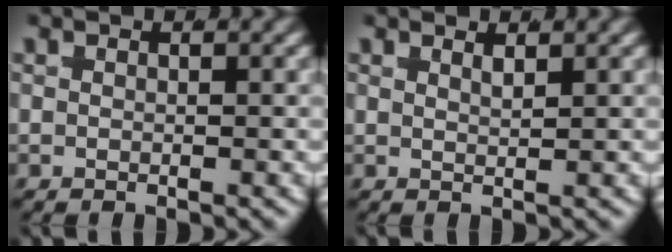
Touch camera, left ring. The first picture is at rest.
{"total": 1.3, "force": [1.1, 0.3, 0.7], "torque": [-0.007, -0.004, 0.019]}